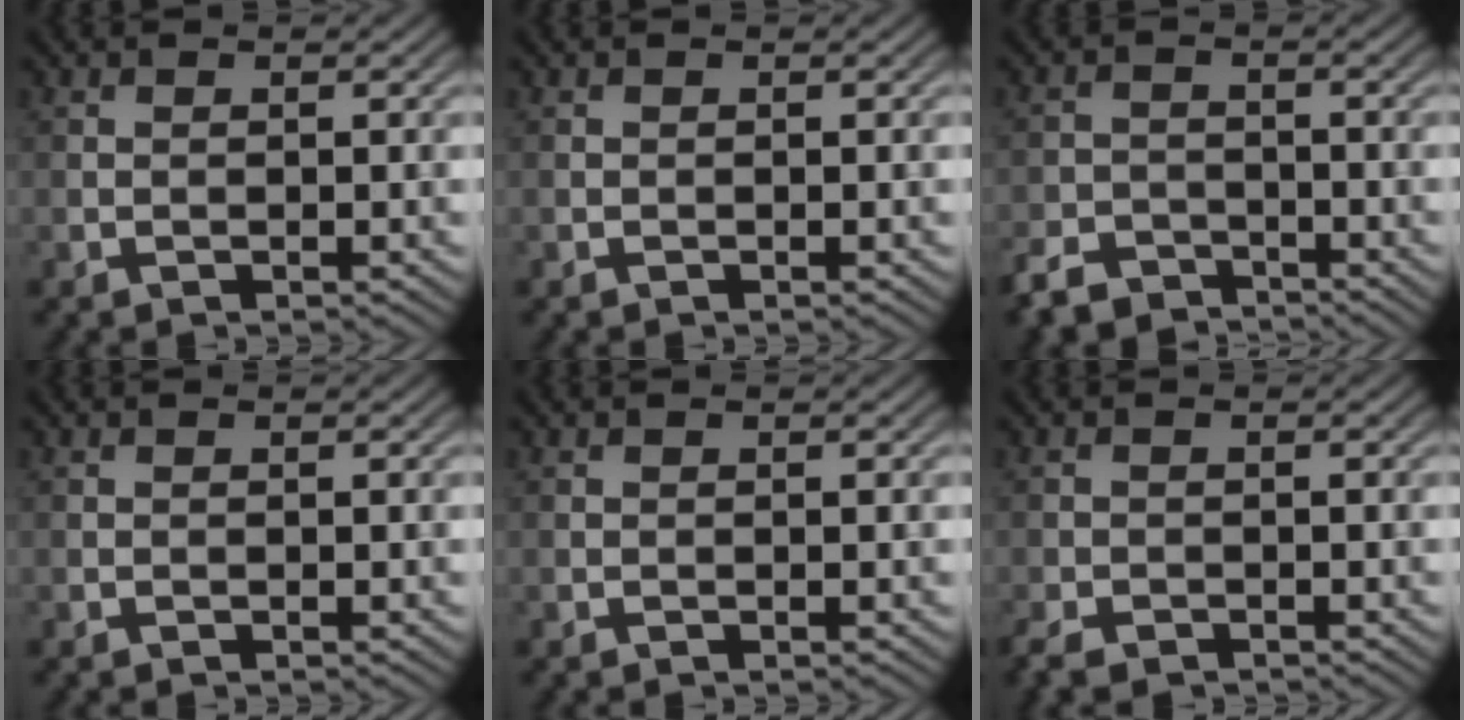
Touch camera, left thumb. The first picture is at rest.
{"total": 0.0}
{"total": 4.8, "force": [-4.2, 1.8, 1.4], "torque": [-0.022, -0.007, -0.085]}
{"total": 0.0}
{"total": 0.0}
{"total": 3.0, "force": [-2.4, 1.3, 1.3], "torque": [-0.029, -0.012, -0.049]}